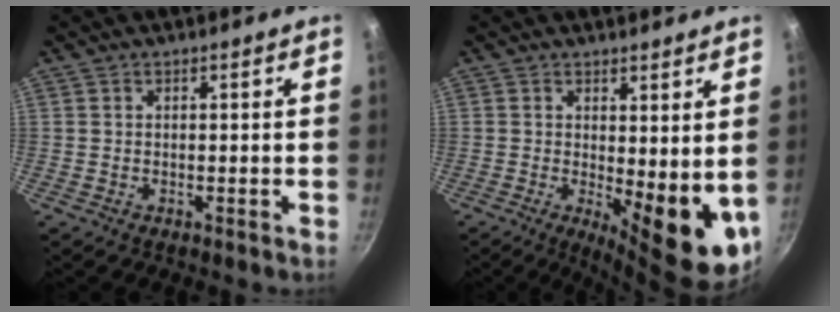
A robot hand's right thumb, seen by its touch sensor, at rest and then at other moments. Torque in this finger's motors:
{"motor_torque": [-0.45, 1.11, 0.26, -0.07, 0.34]}